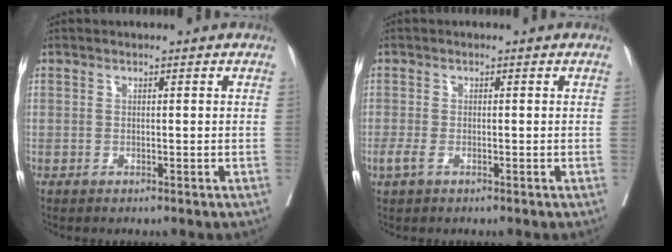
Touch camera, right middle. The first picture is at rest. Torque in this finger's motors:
{"motor_torque": [-0.18, -0.10, 0.19, 0.04]}